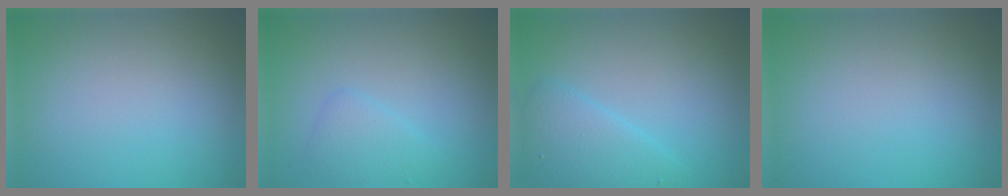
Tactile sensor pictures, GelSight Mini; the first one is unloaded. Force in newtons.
{"total": 1.9, "press": 1.9, "slide": 0.0}
{"total": 3.1, "press": 3.1, "slide": 0.0}
{"total": 0.0}